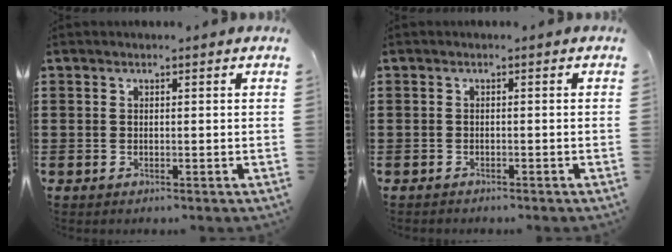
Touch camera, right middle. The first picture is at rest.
{"total": 0.7, "force": [-0.6, 0.2, -0.1], "torque": [0.001, 0.003, -0.015]}